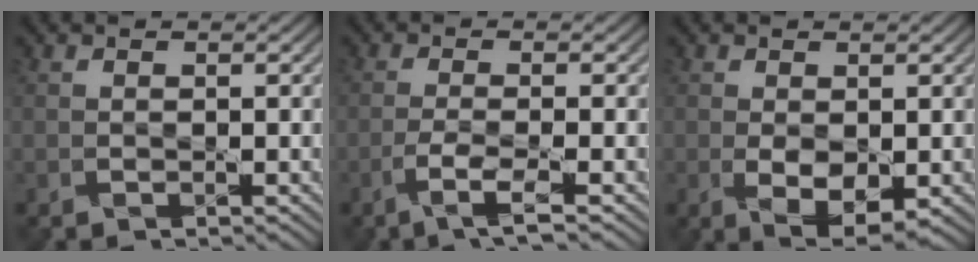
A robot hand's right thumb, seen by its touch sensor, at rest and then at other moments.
{"total": 3.3, "force": [-2.0, 0.1, 2.6], "torque": [-0.057, 0.004, -0.048]}
{"total": 4.2, "force": [-0.6, 2.2, 3.4], "torque": [-0.071, -0.011, -0.004]}